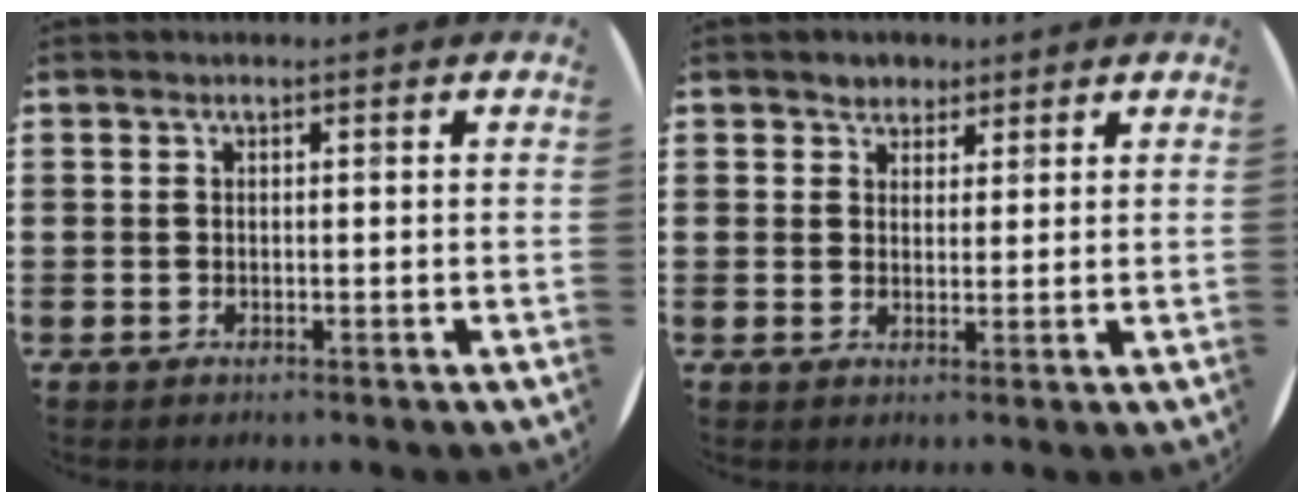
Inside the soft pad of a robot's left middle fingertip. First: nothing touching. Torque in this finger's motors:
{"motor_torque": [0.16, -0.12, 0.01, 0.00]}